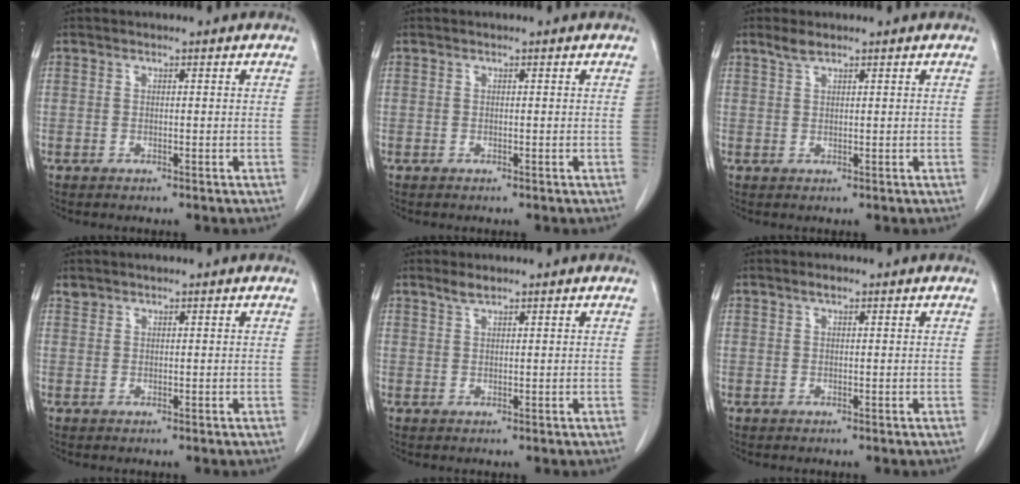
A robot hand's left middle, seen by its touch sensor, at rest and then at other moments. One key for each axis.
{"total": 0.0}
{"total": 1.7, "fx": 1.4, "fy": 0.3, "fz": 0.9, "tx": -0.024, "ty": 0.004, "tz": 0.031}
{"total": 0.8, "fx": 0.8, "fy": 0.2, "fz": 0.0, "tx": -0.008, "ty": 0.006, "tz": 0.017}
{"total": 1.5, "fx": 1.3, "fy": 0.2, "fz": 0.8, "tx": -0.020, "ty": 0.002, "tz": 0.029}
{"total": 1.0, "fx": 0.7, "fy": 0.3, "fz": 0.7, "tx": -0.015, "ty": 0.003, "tz": 0.012}